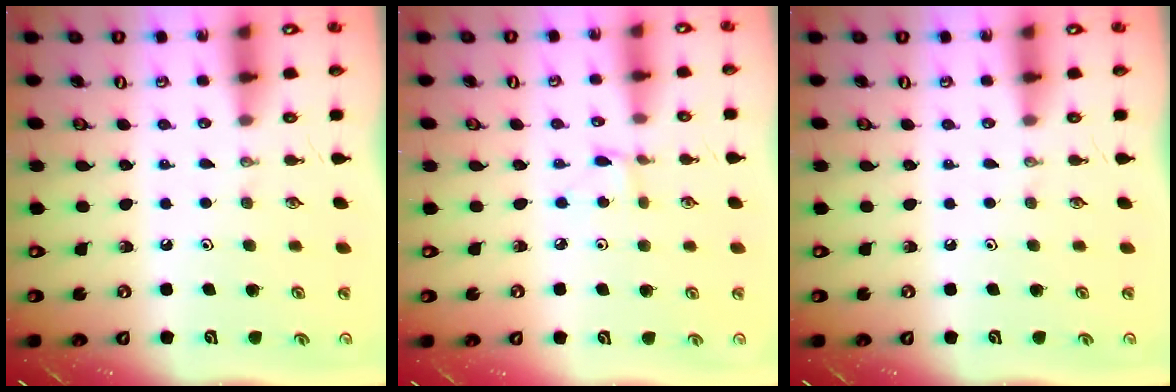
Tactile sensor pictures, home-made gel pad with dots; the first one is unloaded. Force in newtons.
{"total": 2.2, "press": 2.2, "slide": 0.3}
{"total": 0.0}